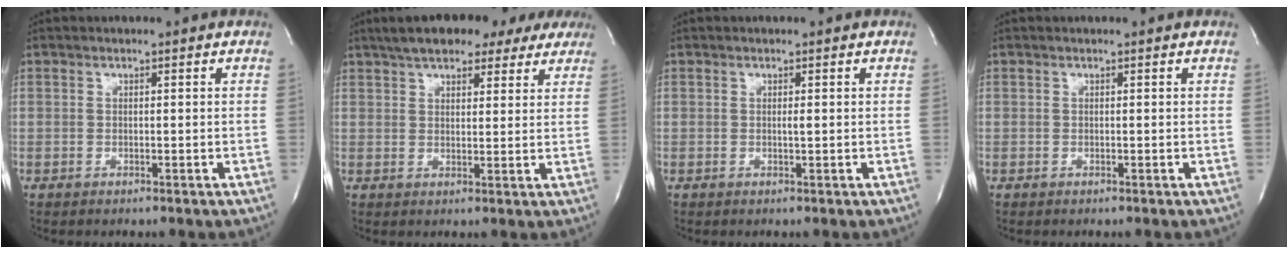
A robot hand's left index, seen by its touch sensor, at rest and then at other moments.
{"total": 15.6, "force": [12.1, 5.6, 8.1], "torque": [-0.125, 0.038, 0.160]}
{"total": 0.6, "force": [-0.1, -0.1, 0.5], "torque": [-0.015, -0.008, -0.001]}
{"total": 0.0}